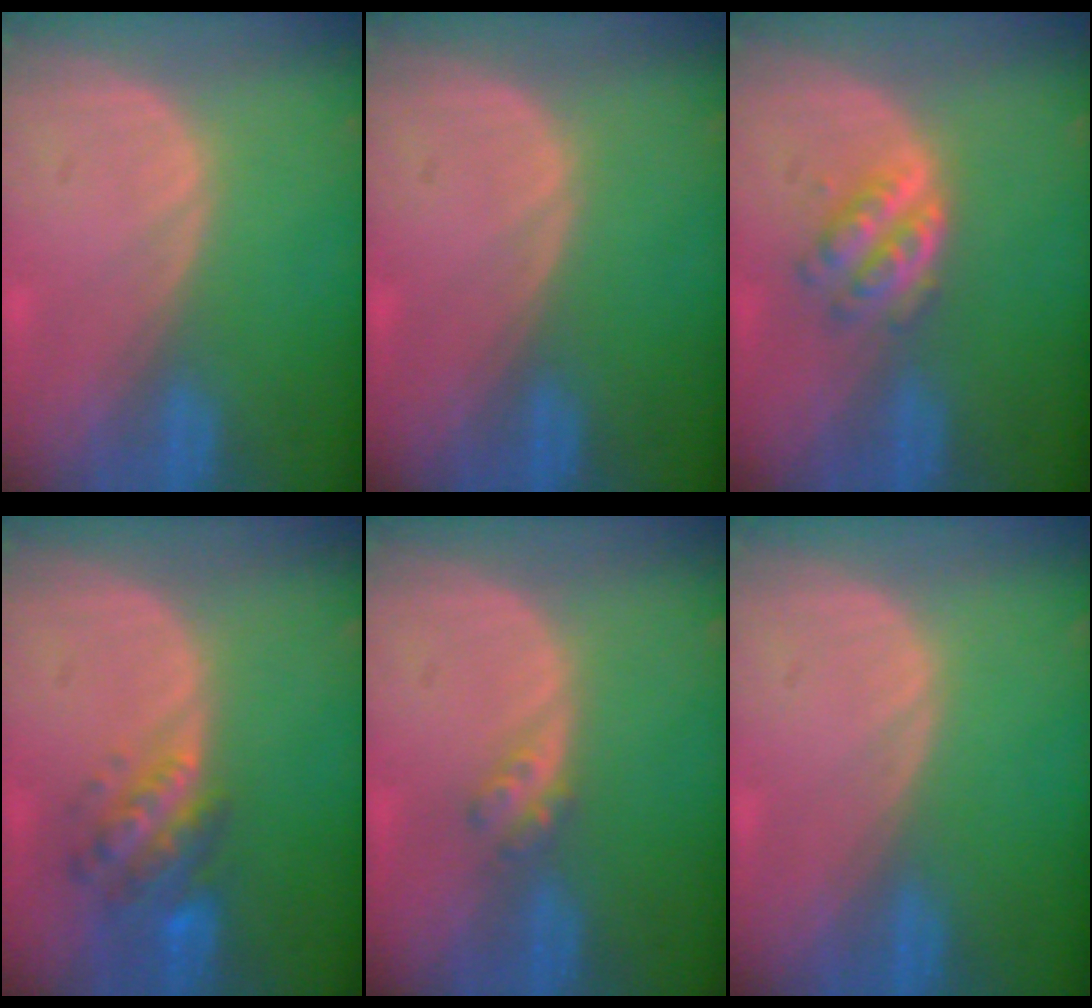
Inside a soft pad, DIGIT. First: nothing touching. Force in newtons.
{"total": 0.0}
{"total": 4.4, "press": 4.1, "slide": 1.5}
{"total": 6.1, "press": 5.9, "slide": 1.4}
{"total": 2.5, "press": 2.1, "slide": 1.4}
{"total": 0.0}